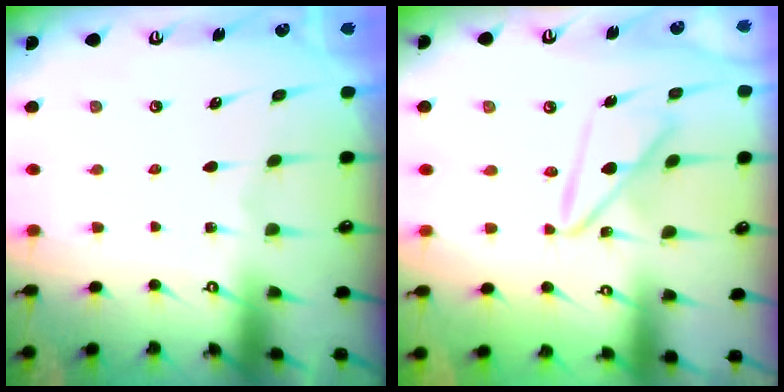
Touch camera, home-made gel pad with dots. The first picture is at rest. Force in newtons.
{"total": 12.1, "press": 12.1, "slide": 1.1}